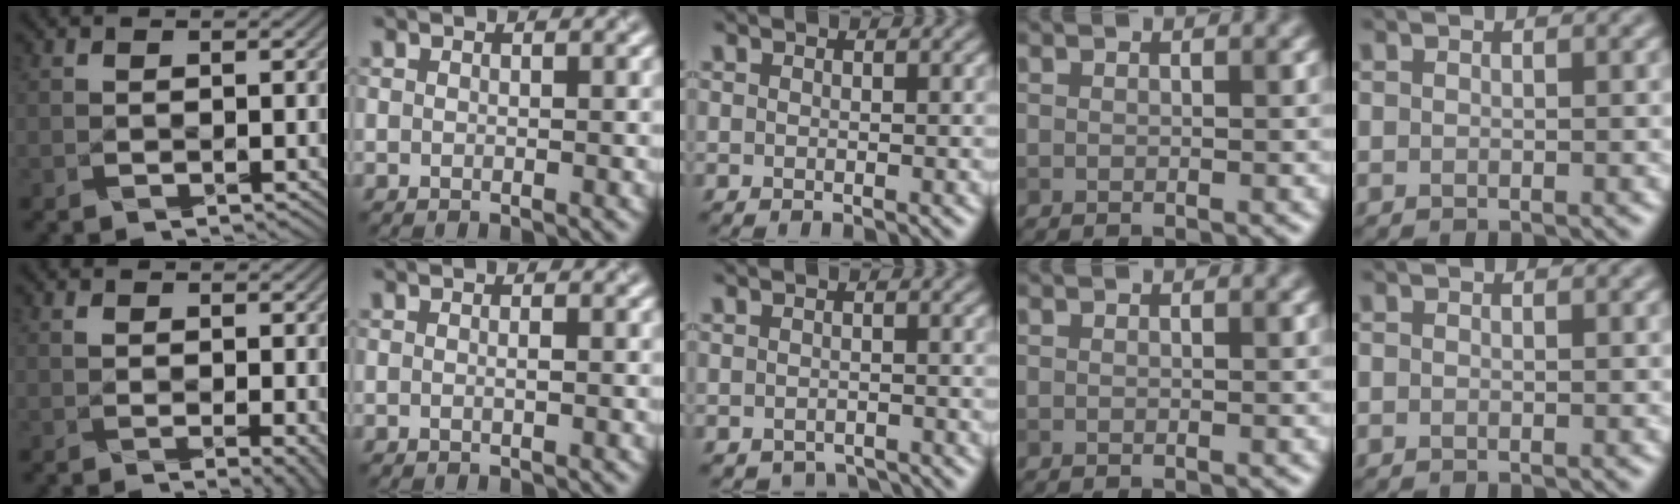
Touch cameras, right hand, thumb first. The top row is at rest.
{"thumb": {"total": 2.8, "force": [0.4, 1.4, 2.4], "torque": [-0.033, -0.002, 0.009]}, "index": {"total": 0.6, "force": [-0.1, 0.1, 0.6], "torque": [-0.011, -0.001, -0.002]}, "middle": {"total": 2.0, "force": [-1.8, 0.7, 0.3], "torque": [0.002, -0.008, -0.027]}}